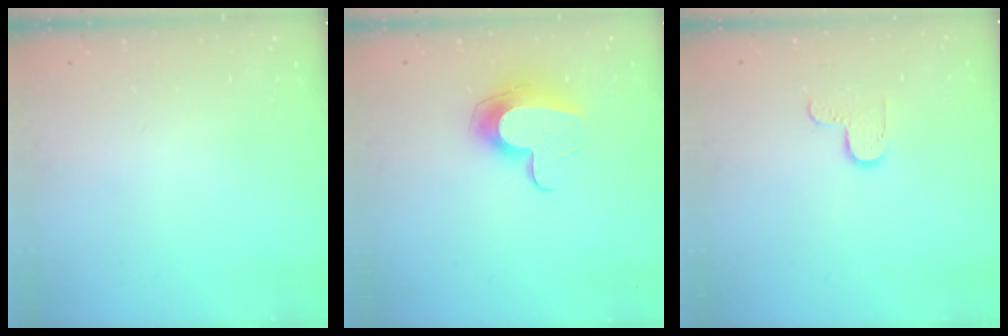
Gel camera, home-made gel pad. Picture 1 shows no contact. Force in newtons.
{"total": 11.5, "press": 11.5, "slide": 0.4}
{"total": 4.7, "press": 4.7, "slide": 0.4}